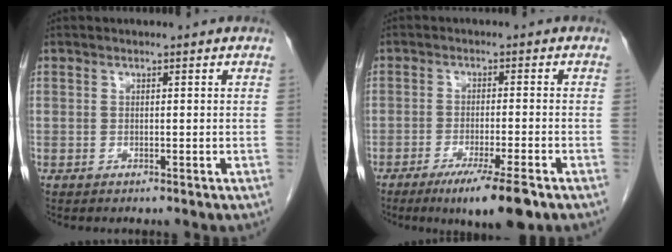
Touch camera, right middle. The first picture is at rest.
{"total": 8.3, "force": [-5.4, 0.1, 6.3], "torque": [-0.098, -0.020, -0.085]}